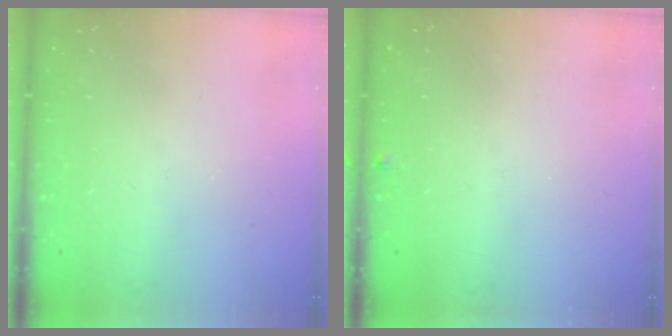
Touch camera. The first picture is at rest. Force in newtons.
{"total": 3.2, "press": 3.2, "slide": 0.4}